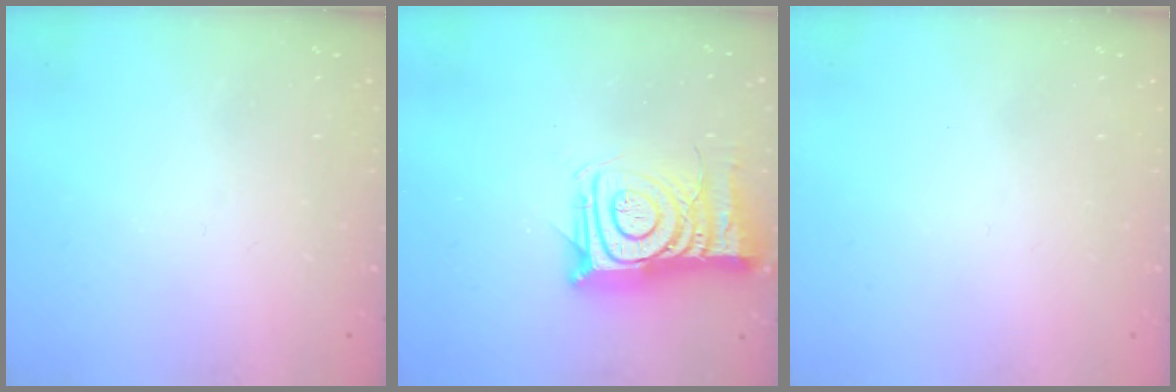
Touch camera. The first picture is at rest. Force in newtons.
{"total": 15.1, "press": 15.1, "slide": 1.1}
{"total": 1.8, "press": 1.7, "slide": 0.1}